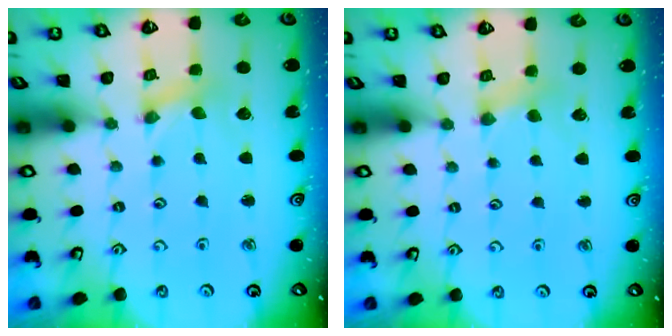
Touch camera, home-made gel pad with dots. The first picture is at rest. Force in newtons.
{"total": 2.2, "press": 2.1, "slide": 0.4}